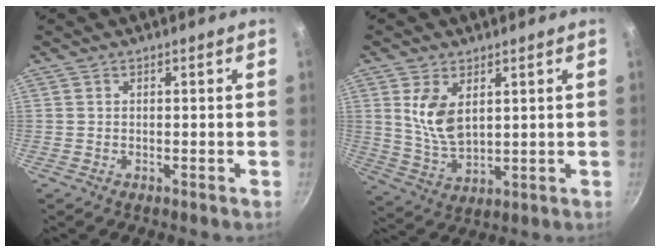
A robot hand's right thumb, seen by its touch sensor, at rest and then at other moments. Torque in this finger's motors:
{"motor_torque": [-0.26, 0.40, 0.70, -0.26, 0.05]}